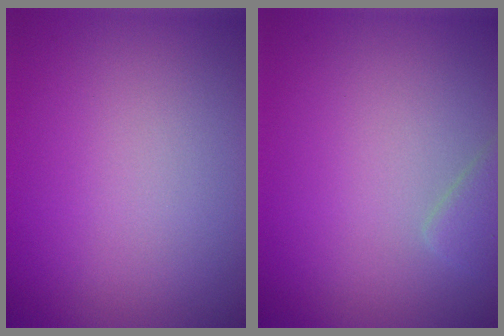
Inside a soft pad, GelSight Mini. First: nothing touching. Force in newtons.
{"total": 1.8, "press": 1.8, "slide": 0.1}